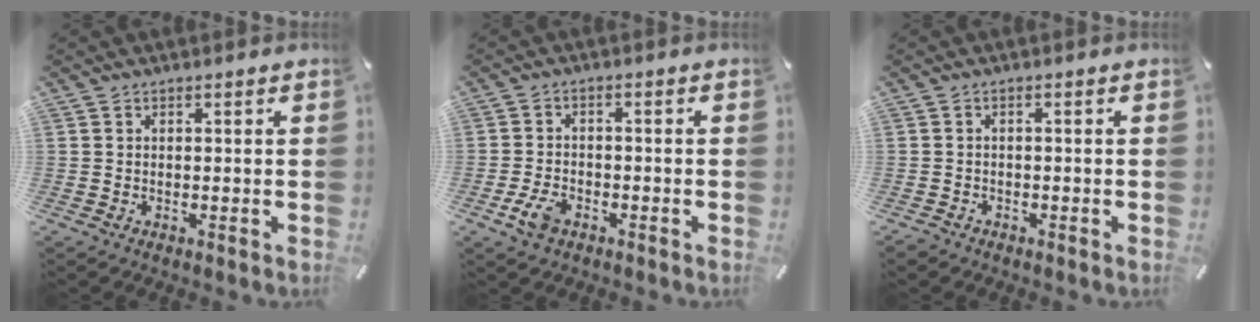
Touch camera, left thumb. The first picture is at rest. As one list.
[{"total": 4.9, "force": [-2.7, 2.9, 3.0], "torque": [-0.072, 0.006, -0.052]}, {"total": 1.5, "force": [-1.1, 0.9, 0.4], "torque": [-0.007, 0.006, -0.025]}]